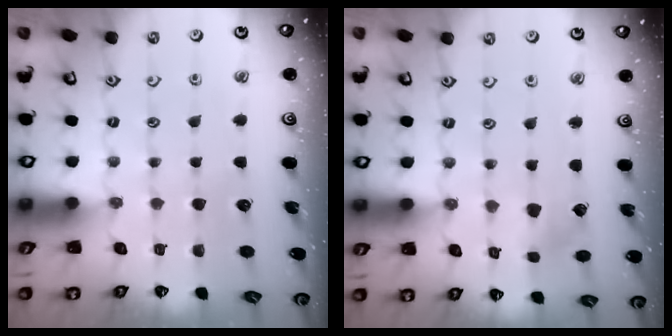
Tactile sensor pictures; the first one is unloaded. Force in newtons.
{"total": 1.8, "press": 1.8, "slide": 0.3}